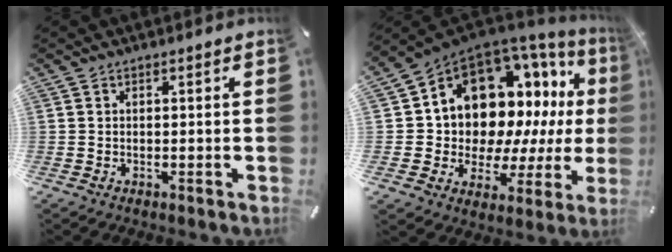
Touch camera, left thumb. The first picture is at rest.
{"total": 16.2, "force": [5.7, 12.1, 9.2], "torque": [-0.155, -0.072, 0.110]}